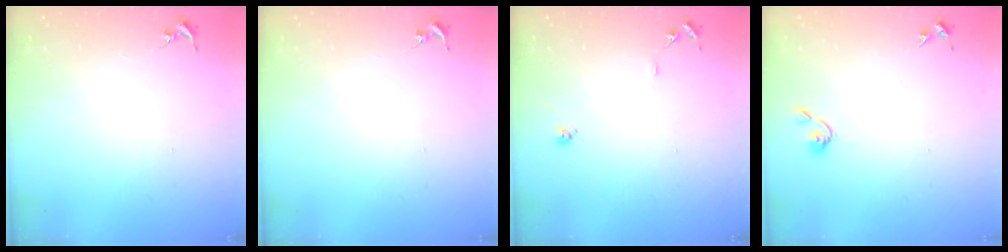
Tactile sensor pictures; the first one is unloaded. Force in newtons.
{"total": 0.0}
{"total": 8.3, "press": 8.3, "slide": 0.7}
{"total": 3.7, "press": 3.6, "slide": 0.6}